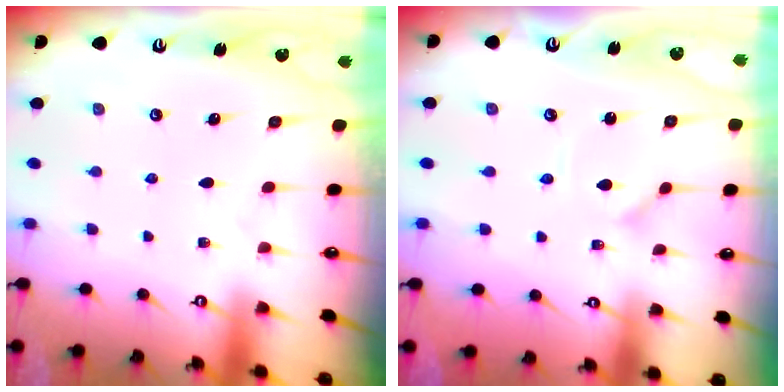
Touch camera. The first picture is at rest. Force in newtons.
{"total": 1.1, "press": 1.1, "slide": 0.2}